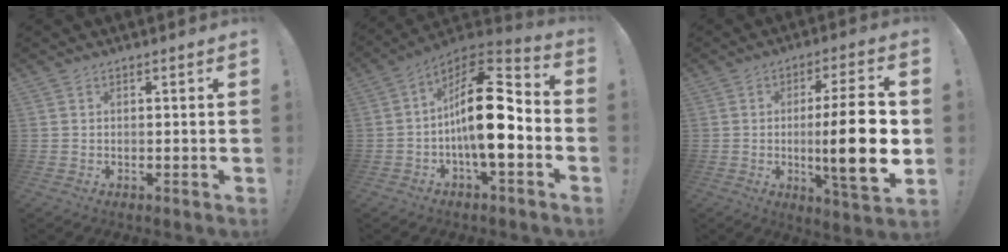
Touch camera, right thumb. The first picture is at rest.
{"total": 19.7, "force": [-1.8, 7.8, 18.0], "torque": [-0.293, 0.016, -0.028]}
{"total": 18.3, "force": [-1.1, 2.6, 18.0], "torque": [-0.282, -0.014, -0.021]}